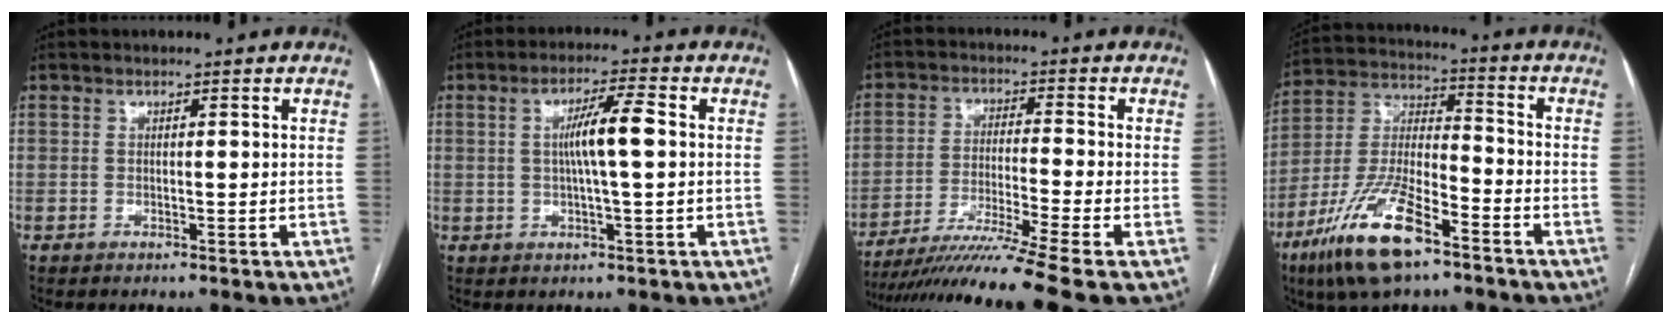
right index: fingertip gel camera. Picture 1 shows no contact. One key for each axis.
{"total": 6.3, "fx": 0.5, "fy": 0.1, "fz": 6.3, "tx": -0.114, "ty": 0.005, "tz": 0.008}
{"total": 13.4, "fx": -10.9, "fy": -3.5, "fz": 6.9, "tx": -0.113, "ty": -0.031, "tz": -0.181}
{"total": 16.1, "fx": -9.7, "fy": 4.4, "fz": 12.0, "tx": -0.252, "ty": -0.014, "tz": -0.178}